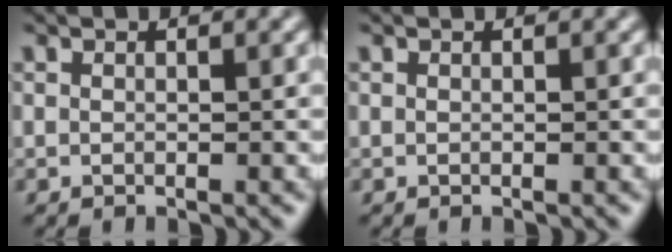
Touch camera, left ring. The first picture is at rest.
{"total": 0.0}